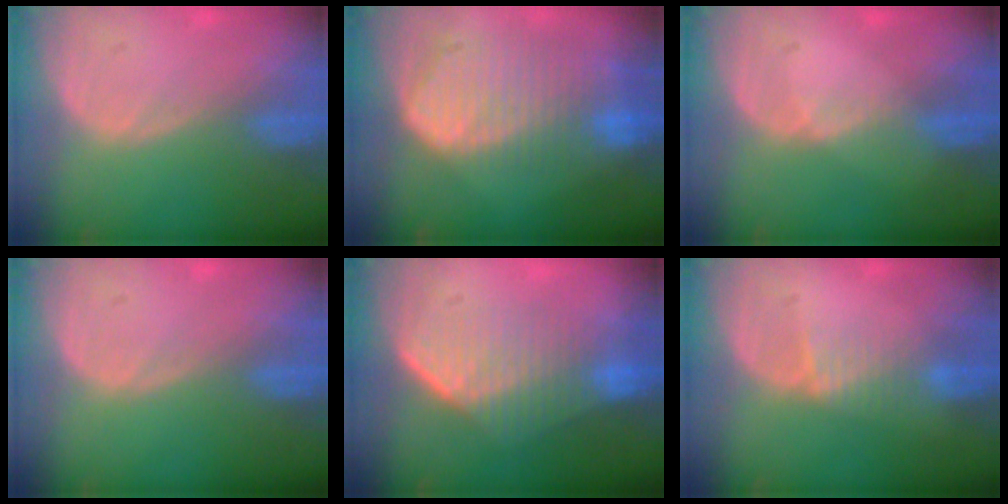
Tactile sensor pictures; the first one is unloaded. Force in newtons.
{"total": 10.3, "press": 8.9, "slide": 5.3}
{"total": 0.8, "press": 0.8, "slide": 0.1}
{"total": 0.0}
{"total": 7.4, "press": 7.2, "slide": 1.7}
{"total": 2.4, "press": 2.4, "slide": 0.2}